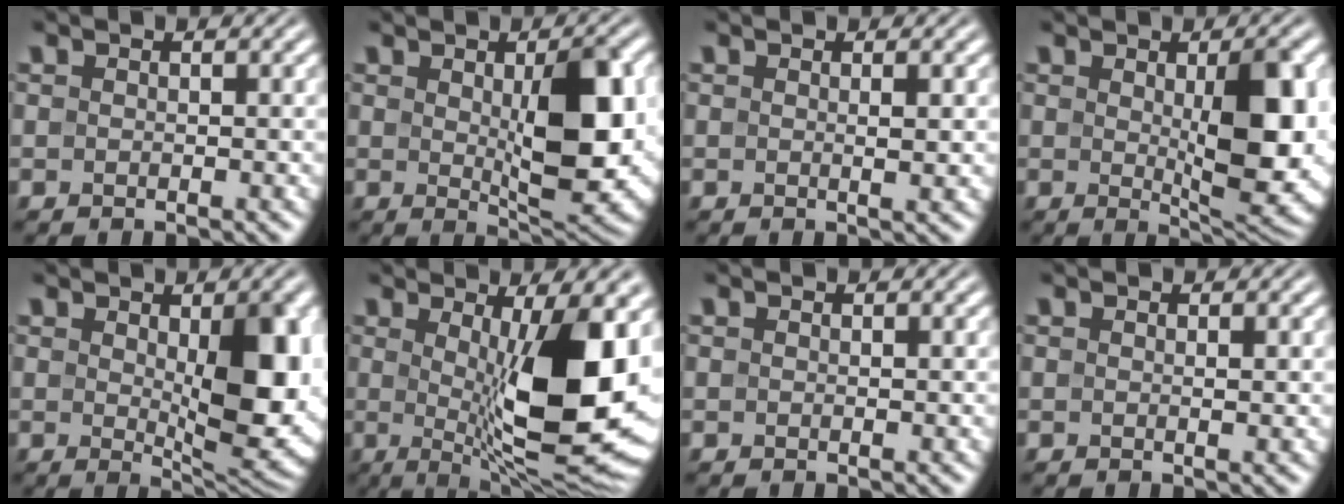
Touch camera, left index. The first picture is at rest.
{"total": 9.2, "force": [0.4, 3.5, 8.5], "torque": [-0.127, -0.011, 0.019]}
{"total": 1.3, "force": [0.2, 0.2, 1.2], "torque": [-0.014, 0.001, 0.000]}
{"total": 9.5, "force": [0.4, 3.3, 8.9], "torque": [-0.122, -0.010, 0.015]}
{"total": 10.5, "force": [0.4, 4.6, 9.4], "torque": [-0.125, -0.012, 0.019]}
{"total": 12.5, "force": [0.7, 3.5, 11.9], "torque": [-0.165, -0.016, 0.015]}
{"total": 0.0}
{"total": 0.6, "force": [0.2, 0.0, 0.6], "torque": [-0.007, 0.000, 0.002]}